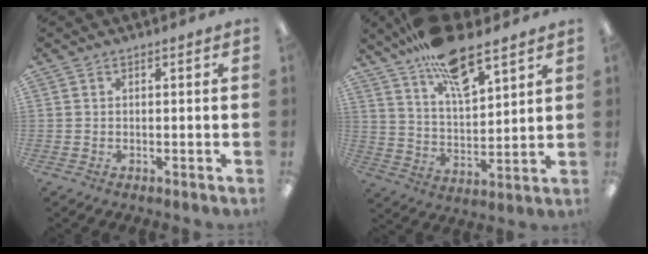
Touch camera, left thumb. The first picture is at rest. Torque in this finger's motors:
{"motor_torque": [4.39, 0.63, 1.51, -1.26, 0.16]}